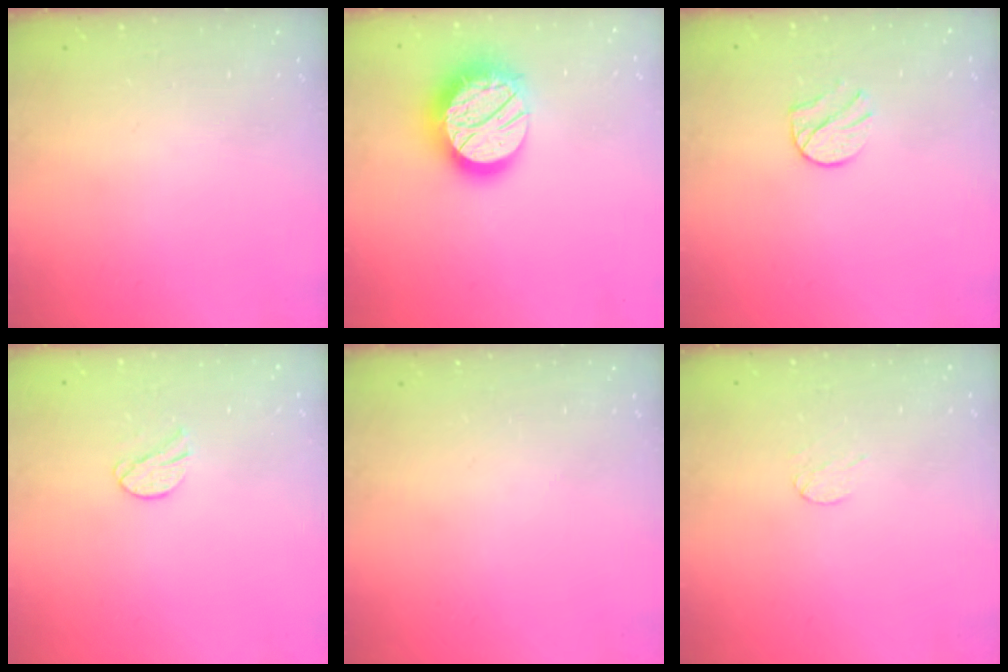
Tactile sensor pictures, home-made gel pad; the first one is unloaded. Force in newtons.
{"total": 18.7, "press": 18.7, "slide": 1.1}
{"total": 7.9, "press": 7.8, "slide": 0.6}
{"total": 8.5, "press": 8.4, "slide": 0.7}
{"total": 0.0}
{"total": 2.6, "press": 2.5, "slide": 0.3}